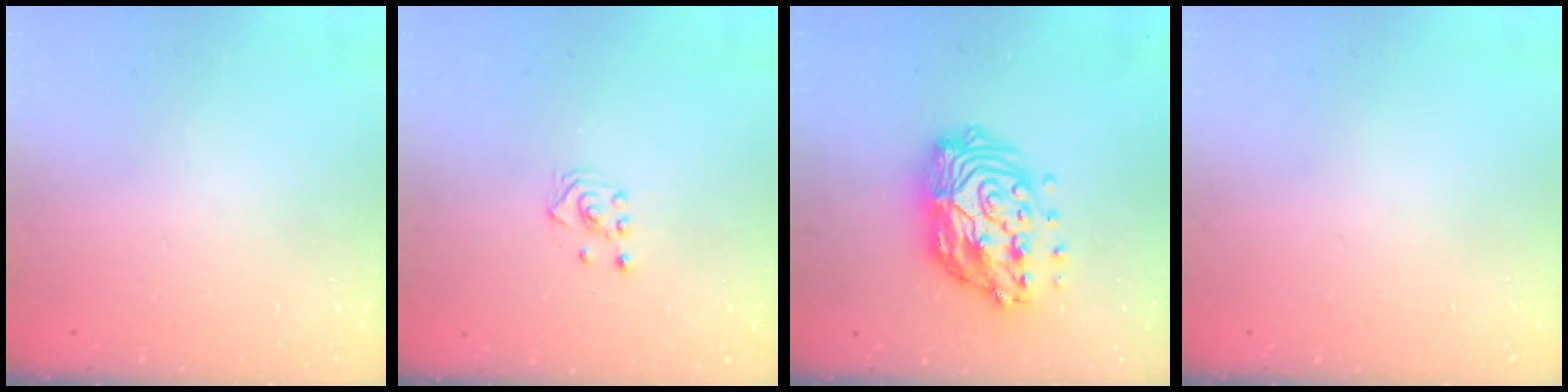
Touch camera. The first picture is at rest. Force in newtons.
{"total": 2.6, "press": 2.4, "slide": 0.9}
{"total": 17.1, "press": 17.0, "slide": 1.6}
{"total": 0.0}